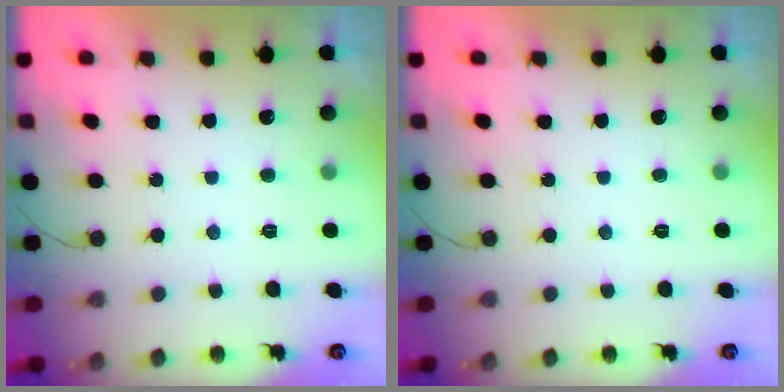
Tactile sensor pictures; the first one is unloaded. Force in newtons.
{"total": 0.0}